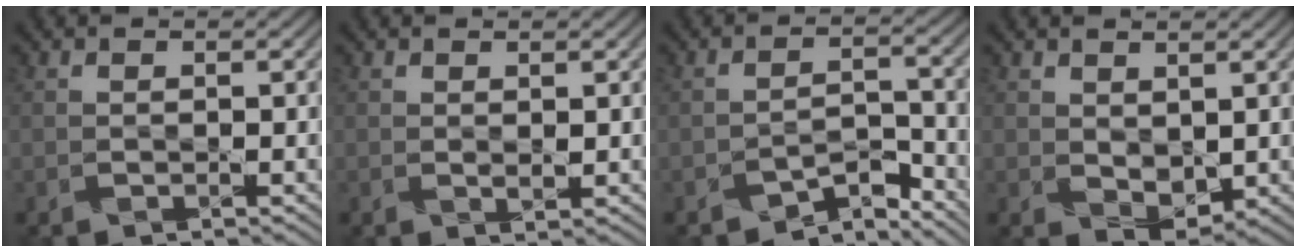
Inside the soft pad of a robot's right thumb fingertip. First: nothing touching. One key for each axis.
{"total": 1.0, "fx": 0.5, "fy": 0.5, "fz": 0.7, "tx": -0.016, "ty": -0.003, "tz": 0.011}
{"total": 4.3, "fx": -3.9, "fy": 1.3, "fz": 1.3, "tx": -0.012, "ty": 0.006, "tz": -0.072}
{"total": 2.6, "fx": 1.1, "fy": 1.7, "fz": 1.7, "tx": -0.035, "ty": -0.007, "tz": 0.025}